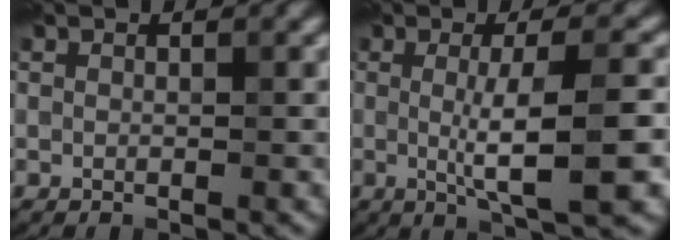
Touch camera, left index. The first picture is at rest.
{"total": 7.3, "force": [-0.4, 1.5, 7.1], "torque": [-0.102, -0.004, -0.006]}